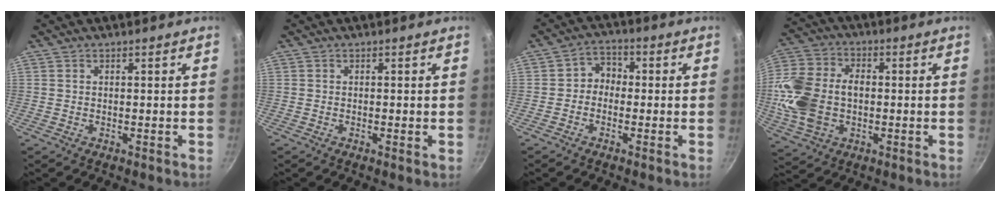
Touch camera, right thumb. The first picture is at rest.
{"total": 0.7, "force": [-0.2, 0.1, 0.6], "torque": [-0.012, 0.000, -0.005]}
{"total": 4.1, "force": [-0.8, 3.5, 2.1], "torque": [-0.007, 0.021, -0.027]}
{"total": 16.3, "force": [-1.1, 11.6, 11.5], "torque": [-0.229, 0.022, -0.024]}